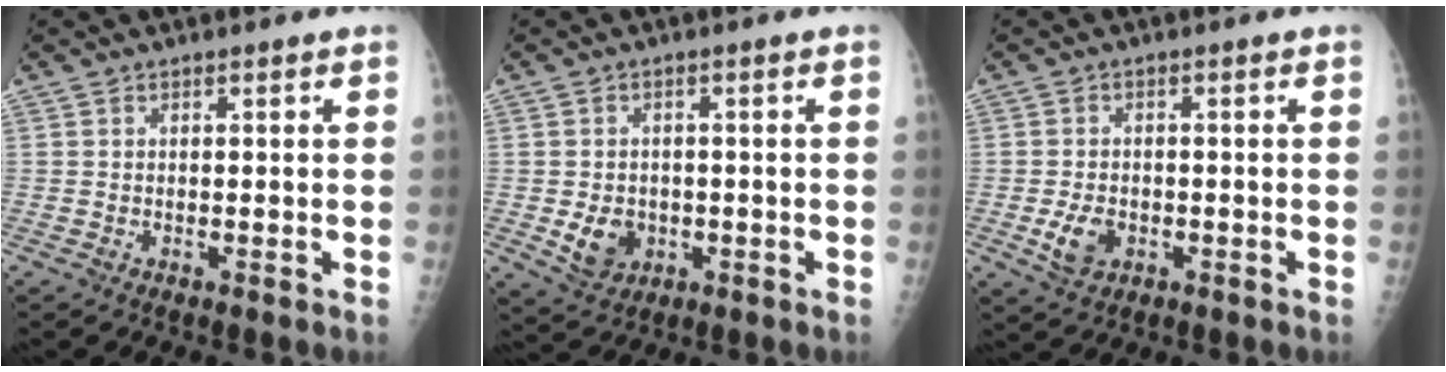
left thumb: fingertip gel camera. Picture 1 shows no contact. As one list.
[{"total": 5.5, "force": [-1.1, 4.5, 2.9], "torque": [-0.034, 0.001, -0.005]}, {"total": 4.6, "force": [-1.4, 3.2, 3.0], "torque": [-0.052, -0.002, -0.021]}]